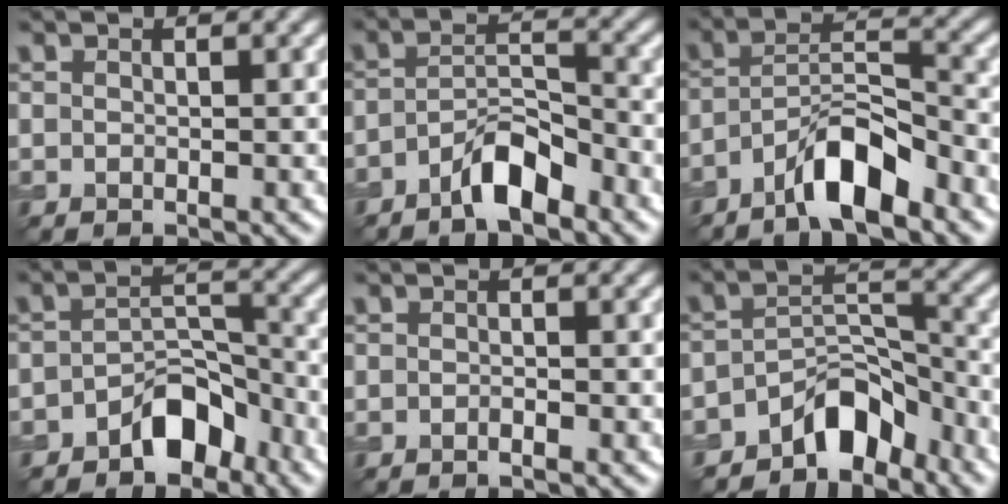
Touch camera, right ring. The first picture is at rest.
{"total": 4.1, "force": [-2.8, 1.3, 2.7], "torque": [-0.049, 0.011, -0.054]}
{"total": 5.9, "force": [-4.0, 1.5, 4.1], "torque": [-0.070, 0.008, -0.077]}
{"total": 4.5, "force": [-3.0, 2.4, 2.3], "torque": [-0.027, 0.012, -0.053]}
{"total": 0.6, "force": [-0.4, 0.1, 0.5], "torque": [-0.009, -0.001, -0.007]}
{"total": 5.9, "force": [-4.4, 2.9, 2.6], "torque": [-0.025, 0.003, -0.082]}